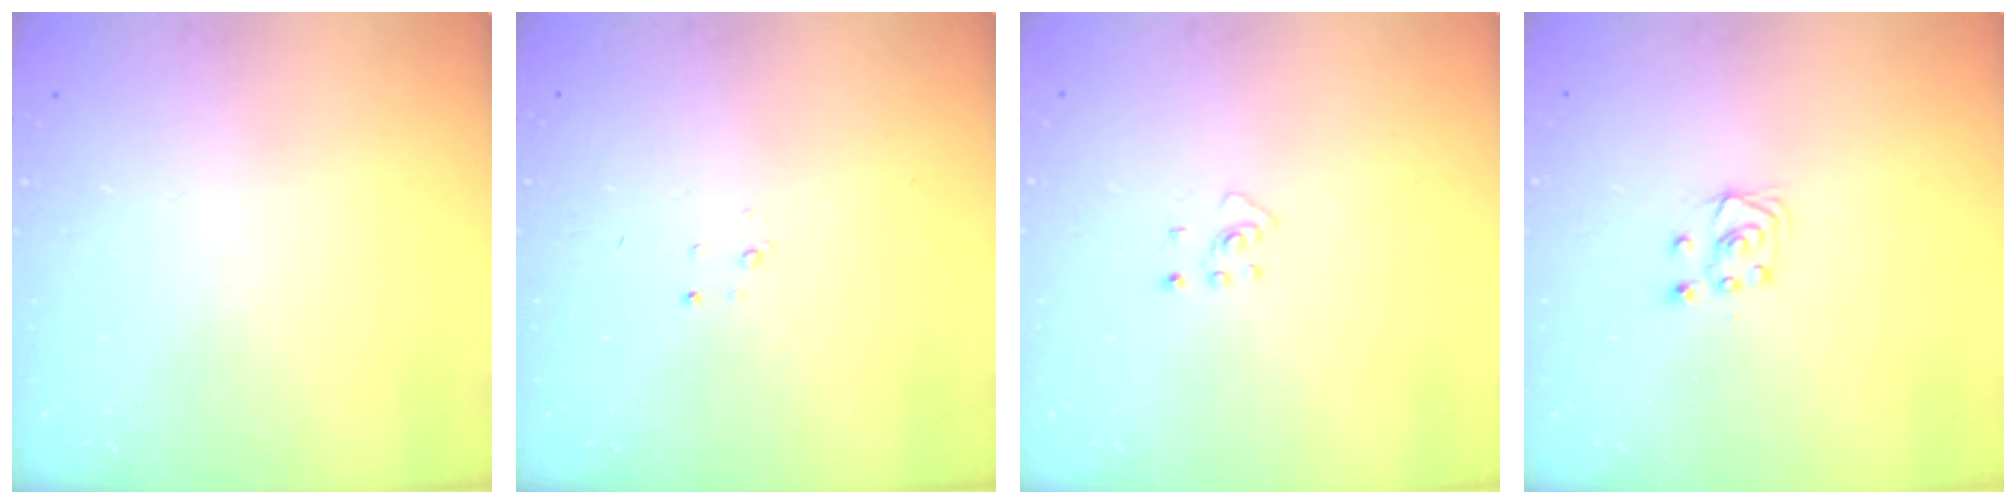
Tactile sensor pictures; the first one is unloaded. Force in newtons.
{"total": 2.3, "press": 2.3, "slide": 0.3}
{"total": 2.7, "press": 2.7, "slide": 0.5}
{"total": 5.1, "press": 5.1, "slide": 0.4}